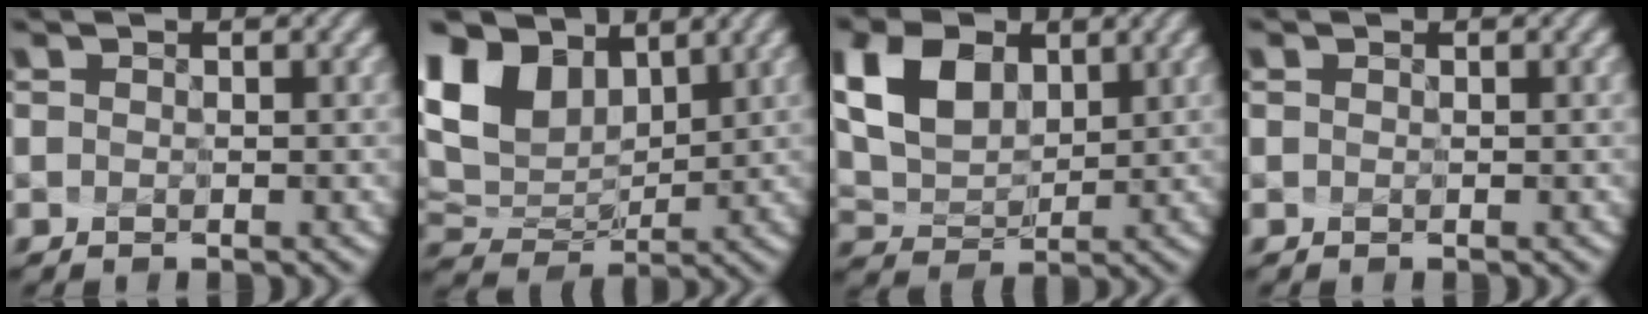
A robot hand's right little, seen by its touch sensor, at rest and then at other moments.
{"total": 7.7, "force": [3.6, 5.1, 4.5], "torque": [-0.120, 0.011, 0.071]}
{"total": 5.3, "force": [2.3, 3.6, 3.2], "torque": [-0.079, 0.000, 0.056]}
{"total": 0.0}